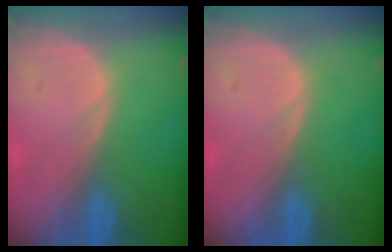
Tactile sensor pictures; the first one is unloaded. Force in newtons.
{"total": 0.0}